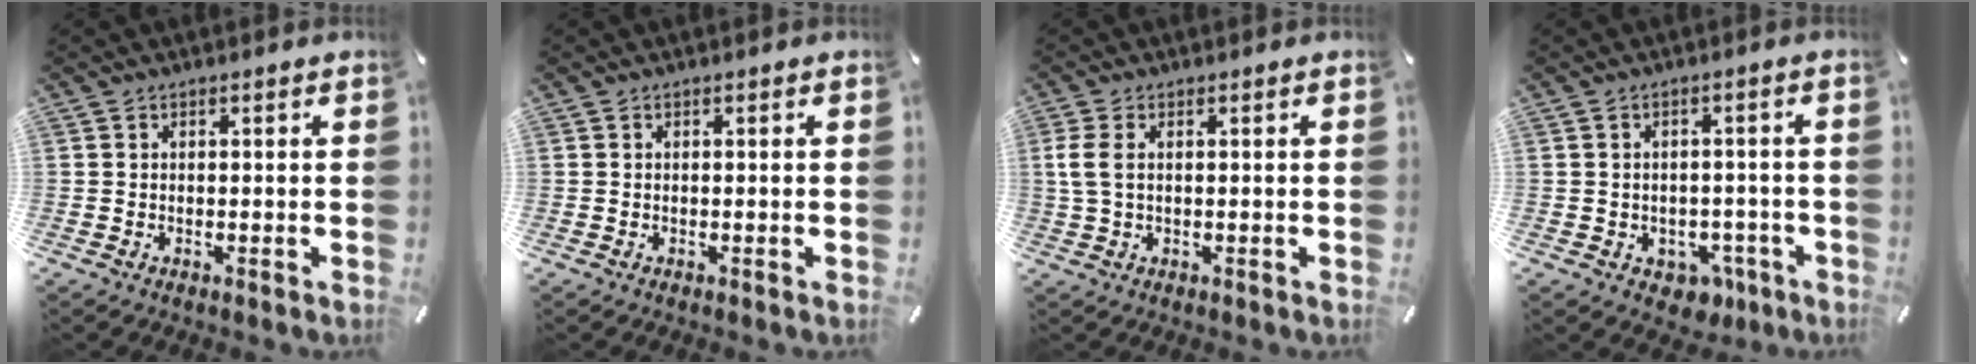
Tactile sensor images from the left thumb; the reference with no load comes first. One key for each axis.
{"total": 0.0}
{"total": 3.9, "fx": 0.6, "fy": 1.9, "fz": 3.3, "tx": -0.081, "ty": -0.001, "tz": 0.007}
{"total": 4.6, "fx": -1.6, "fy": 3.9, "fz": 1.7, "tx": -0.022, "ty": 0.014, "tz": -0.028}